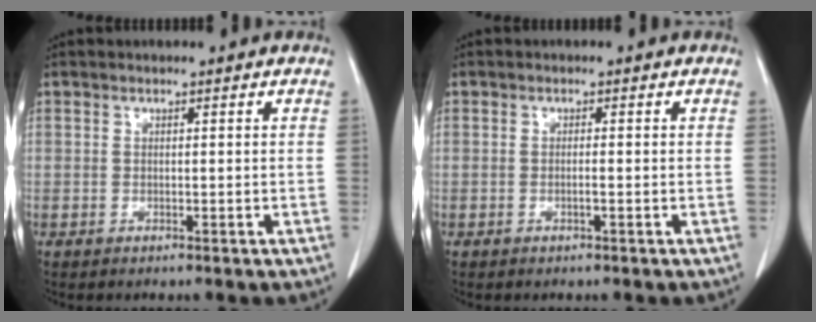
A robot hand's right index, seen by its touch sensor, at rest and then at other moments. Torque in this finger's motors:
{"motor_torque": [-0.04, 0.02, -0.07, 0.00]}